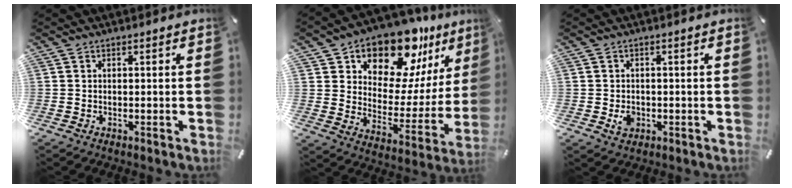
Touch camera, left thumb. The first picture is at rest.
{"total": 16.6, "force": [13.5, 7.9, 5.7], "torque": [-0.093, -0.121, 0.232]}
{"total": 3.0, "force": [-0.6, 2.5, 1.5], "torque": [-0.018, 0.001, -0.010]}